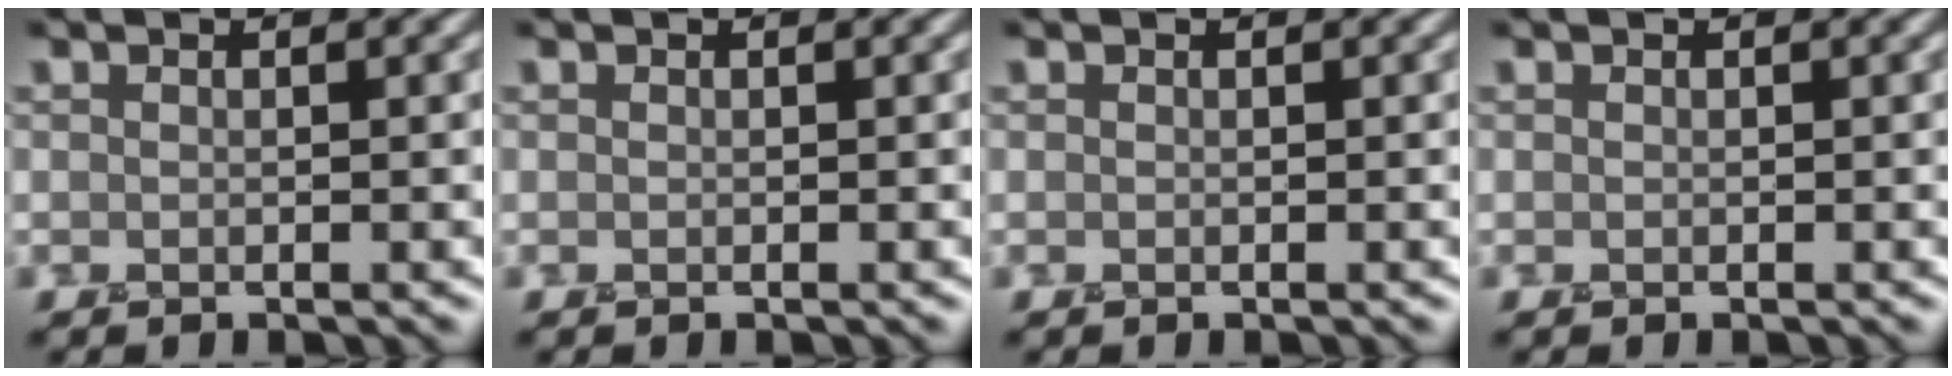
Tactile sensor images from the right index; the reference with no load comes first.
{"total": 0.0}
{"total": 0.0}
{"total": 0.0}